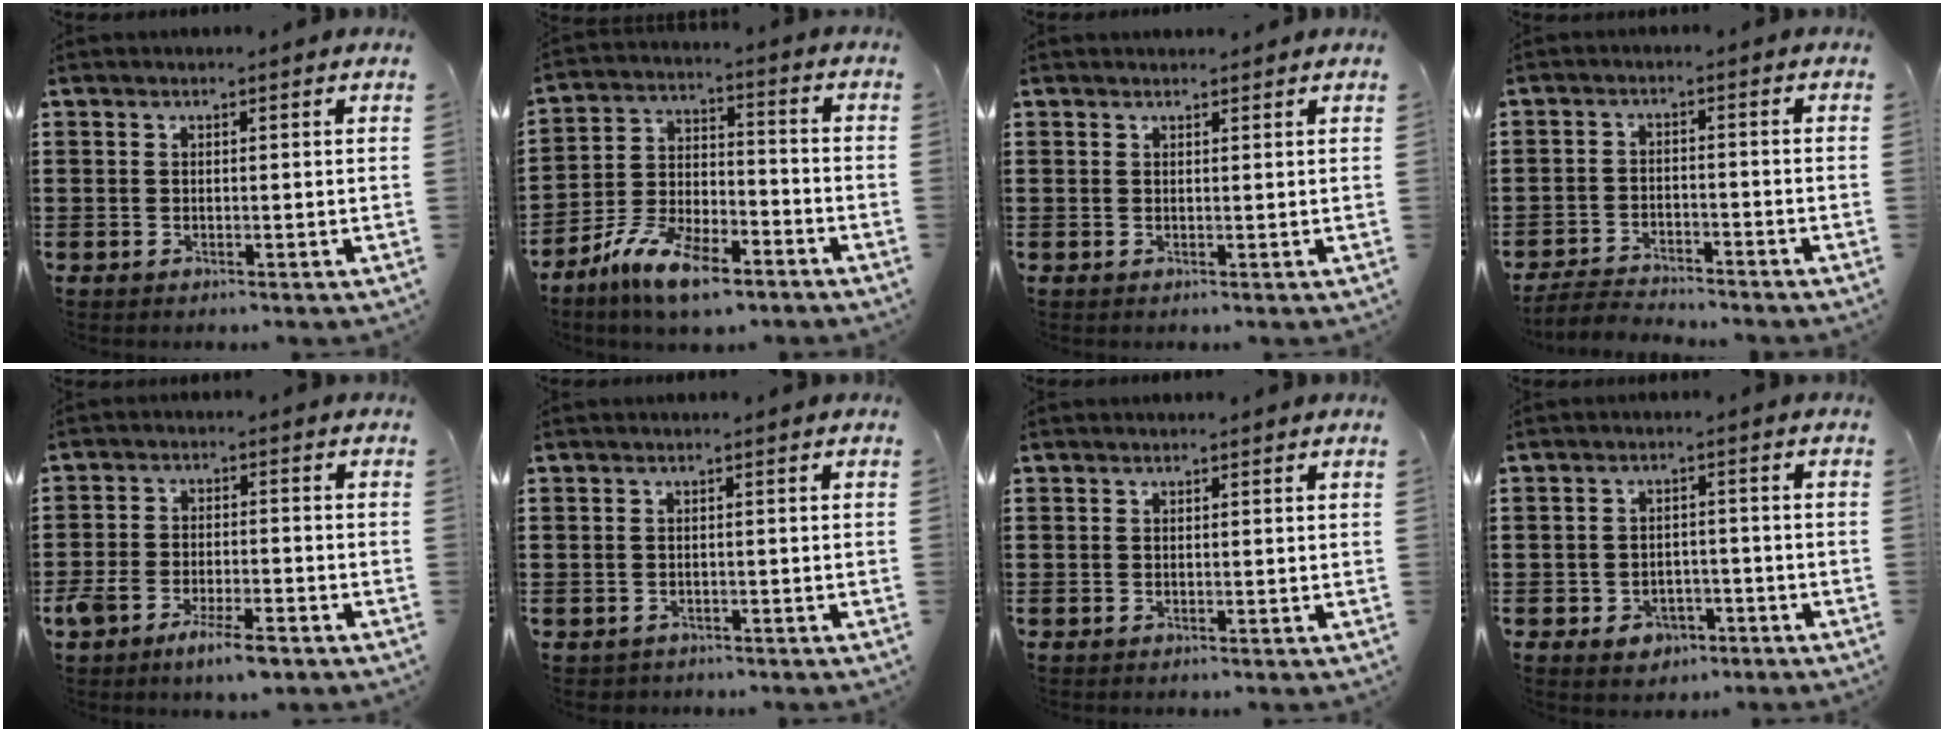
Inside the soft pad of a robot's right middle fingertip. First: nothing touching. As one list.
[{"total": 10.7, "force": [-8.1, 3.3, 6.2], "torque": [-0.135, 0.019, -0.159]}, {"total": 0.7, "force": [0.7, 0.2, 0.0], "torque": [0.006, -0.003, 0.012]}, {"total": 3.4, "force": [-3.3, 0.5, 0.2], "torque": [-0.015, 0.003, -0.075]}, {"total": 5.8, "force": [-4.1, 1.7, 3.7], "torque": [-0.086, -0.001, -0.081]}, {"total": 0.9, "force": [-0.7, 0.5, -0.2], "torque": [0.000, 0.005, -0.018]}, {"total": 0.0}, {"total": 3.1, "force": [-2.2, 2.0, 0.7], "torque": [-0.020, 0.004, -0.047]}]